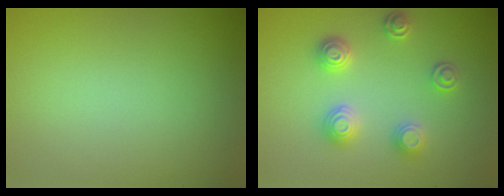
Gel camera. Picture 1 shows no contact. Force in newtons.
{"total": 3.0, "press": 3.0, "slide": 0.5}